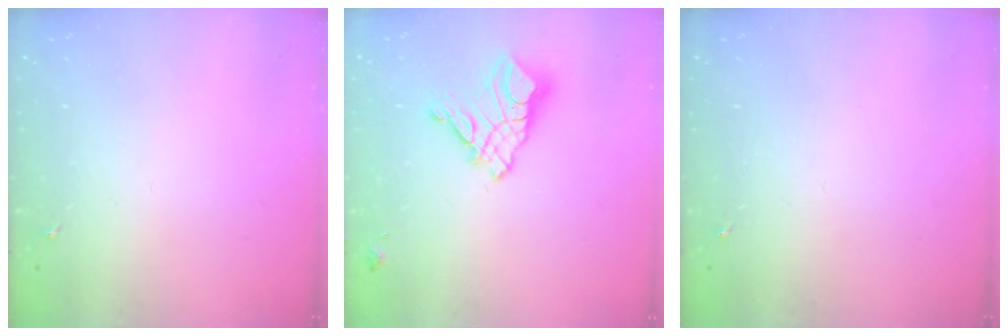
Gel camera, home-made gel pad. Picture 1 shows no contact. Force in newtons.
{"total": 12.6, "press": 12.5, "slide": 1.1}
{"total": 0.0}